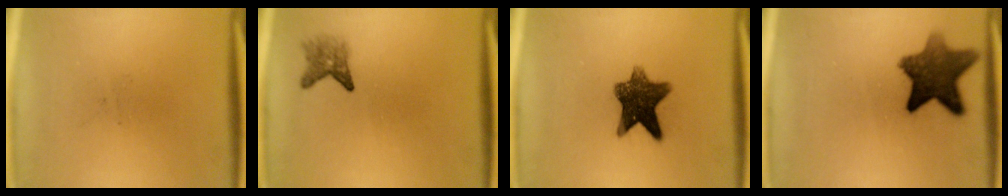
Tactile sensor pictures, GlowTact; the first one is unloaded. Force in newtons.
{"total": 2.4}
{"total": 9.7}
{"total": 10.4}